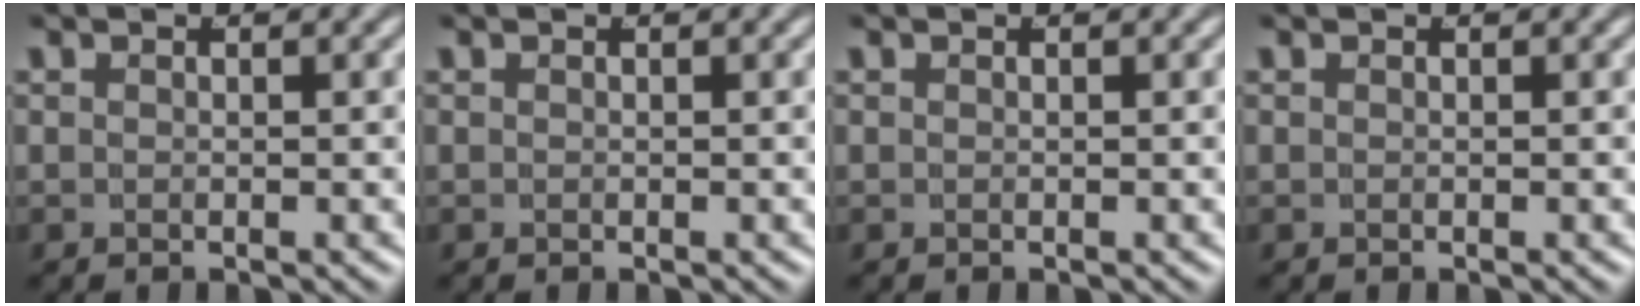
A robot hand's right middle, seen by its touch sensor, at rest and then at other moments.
{"total": 0.0}
{"total": 0.0}
{"total": 0.0}